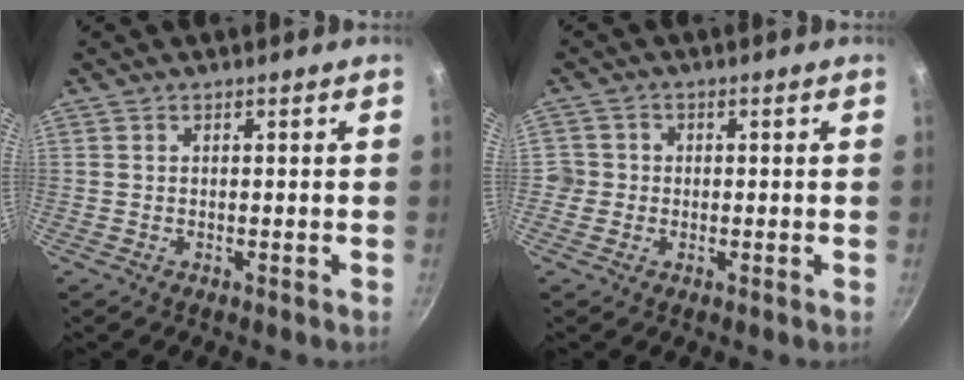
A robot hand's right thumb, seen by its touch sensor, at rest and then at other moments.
{"total": 3.0, "force": [-0.6, 2.9, 0.5], "torque": [0.008, 0.010, -0.015]}